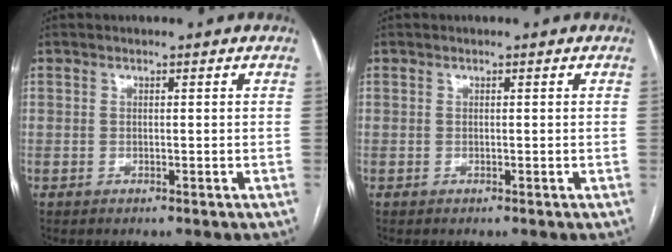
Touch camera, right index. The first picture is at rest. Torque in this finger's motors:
{"motor_torque": [-0.01, 0.01, 0.00, 0.00]}